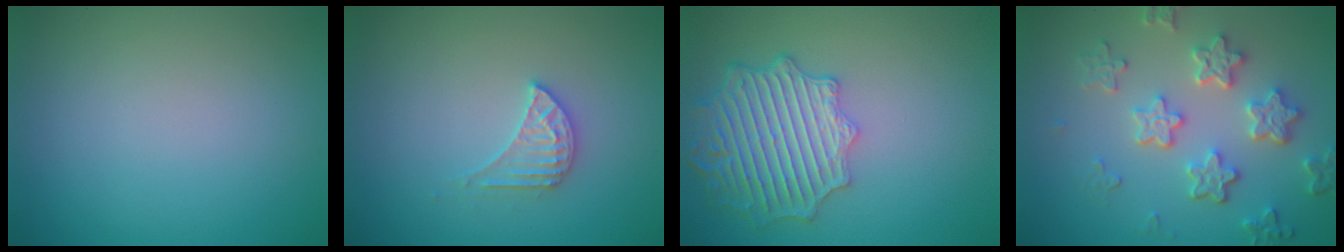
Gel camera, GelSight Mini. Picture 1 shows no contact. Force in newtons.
{"total": 2.3, "press": 2.3, "slide": 0.3}
{"total": 6.1, "press": 5.4, "slide": 2.9}
{"total": 5.0, "press": 4.2, "slide": 2.7}